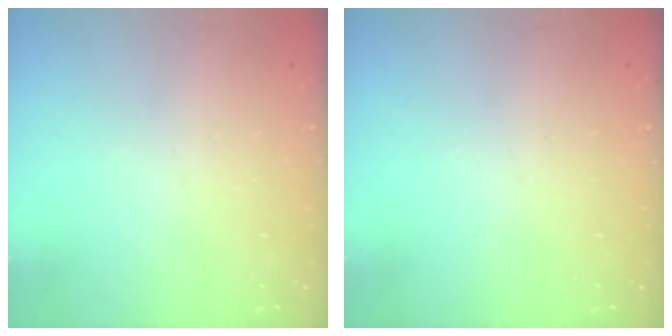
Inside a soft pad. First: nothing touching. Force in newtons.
{"total": 0.0}